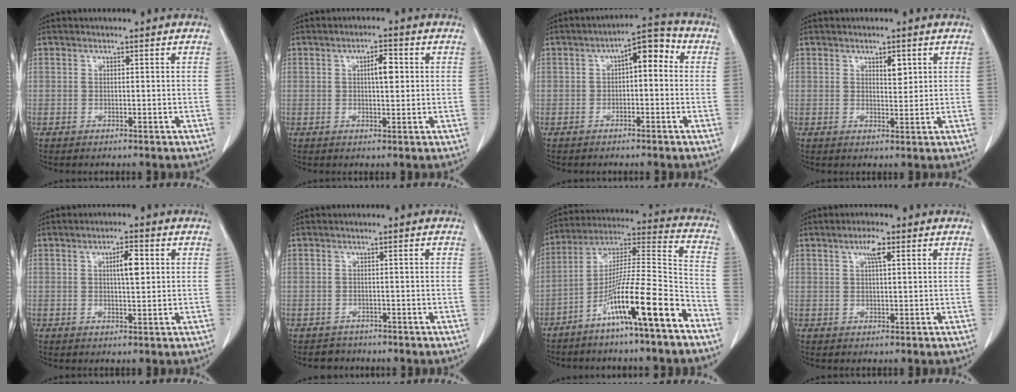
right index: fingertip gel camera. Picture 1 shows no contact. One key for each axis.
{"total": 3.4, "fx": 0.7, "fy": 1.0, "fz": 3.2, "tx": -0.052, "ty": 0.007, "tz": 0.013}
{"total": 6.6, "fx": 0.5, "fy": 2.6, "fz": 6.0, "tx": -0.081, "ty": 0.039, "tz": 0.001}
{"total": 2.3, "fx": 1.2, "fy": 0.9, "fz": 1.7, "tx": -0.025, "ty": -0.003, "tz": 0.022}
{"total": 3.7, "fx": 1.0, "fy": 0.8, "fz": 3.5, "tx": -0.058, "ty": 0.005, "tz": 0.017}
{"total": 1.9, "fx": -1.6, "fy": 1.0, "fz": -0.5, "tx": 0.002, "ty": 0.001, "tz": -0.025}
{"total": 15.9, "fx": -9.1, "fy": -0.2, "fz": 13.0, "tx": -0.233, "ty": -0.005, "tz": -0.164}
{"total": 3.0, "fx": 1.4, "fy": 0.5, "fz": 2.6, "tx": -0.050, "ty": 0.004, "tz": 0.023}